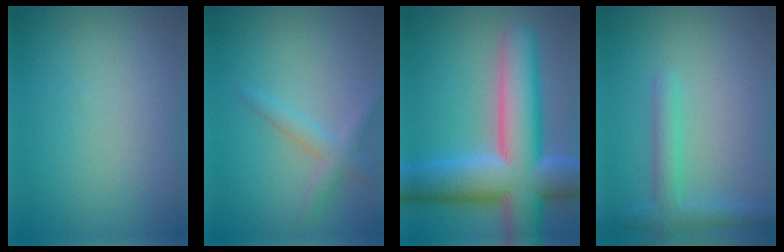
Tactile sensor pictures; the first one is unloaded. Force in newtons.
{"total": 2.2, "press": 2.2, "slide": 0.1}
{"total": 12.8, "press": 12.8, "slide": 0.9}
{"total": 2.6, "press": 2.6, "slide": 0.2}